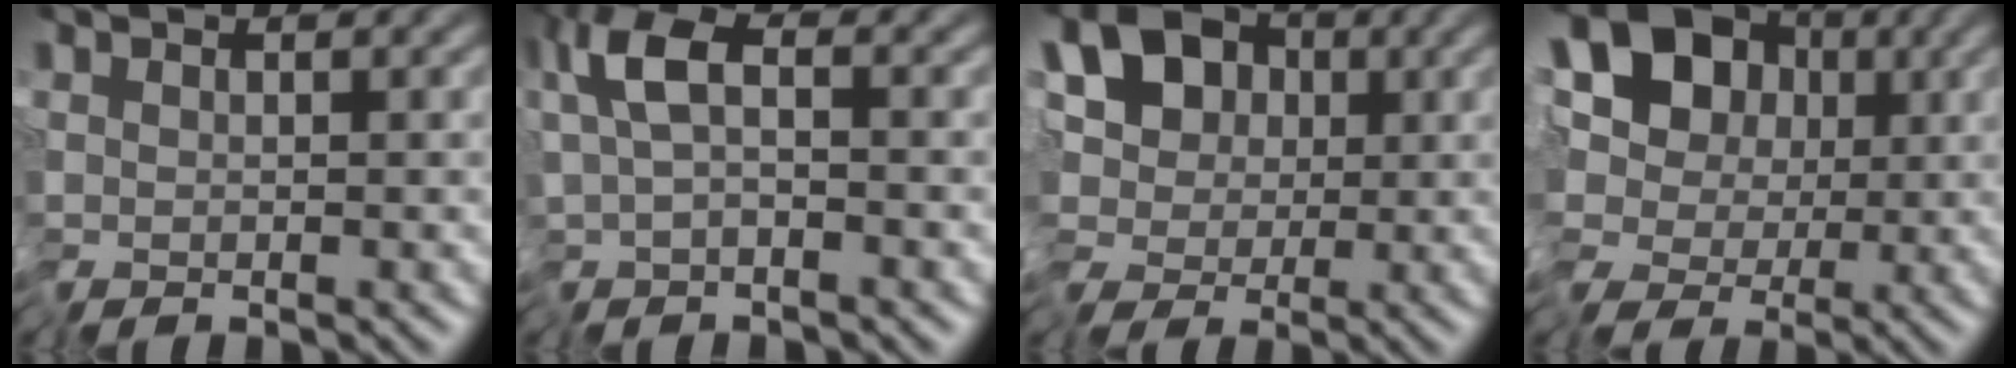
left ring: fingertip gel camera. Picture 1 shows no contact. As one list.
[{"total": 4.3, "force": [-1.1, 1.8, 3.7], "torque": [-0.079, 0.000, -0.032]}, {"total": 11.0, "force": [-1.3, 9.3, 5.8], "torque": [-0.072, 0.010, -0.056]}, {"total": 13.9, "force": [-1.7, 12.1, 6.6], "torque": [-0.107, -0.009, -0.060]}]